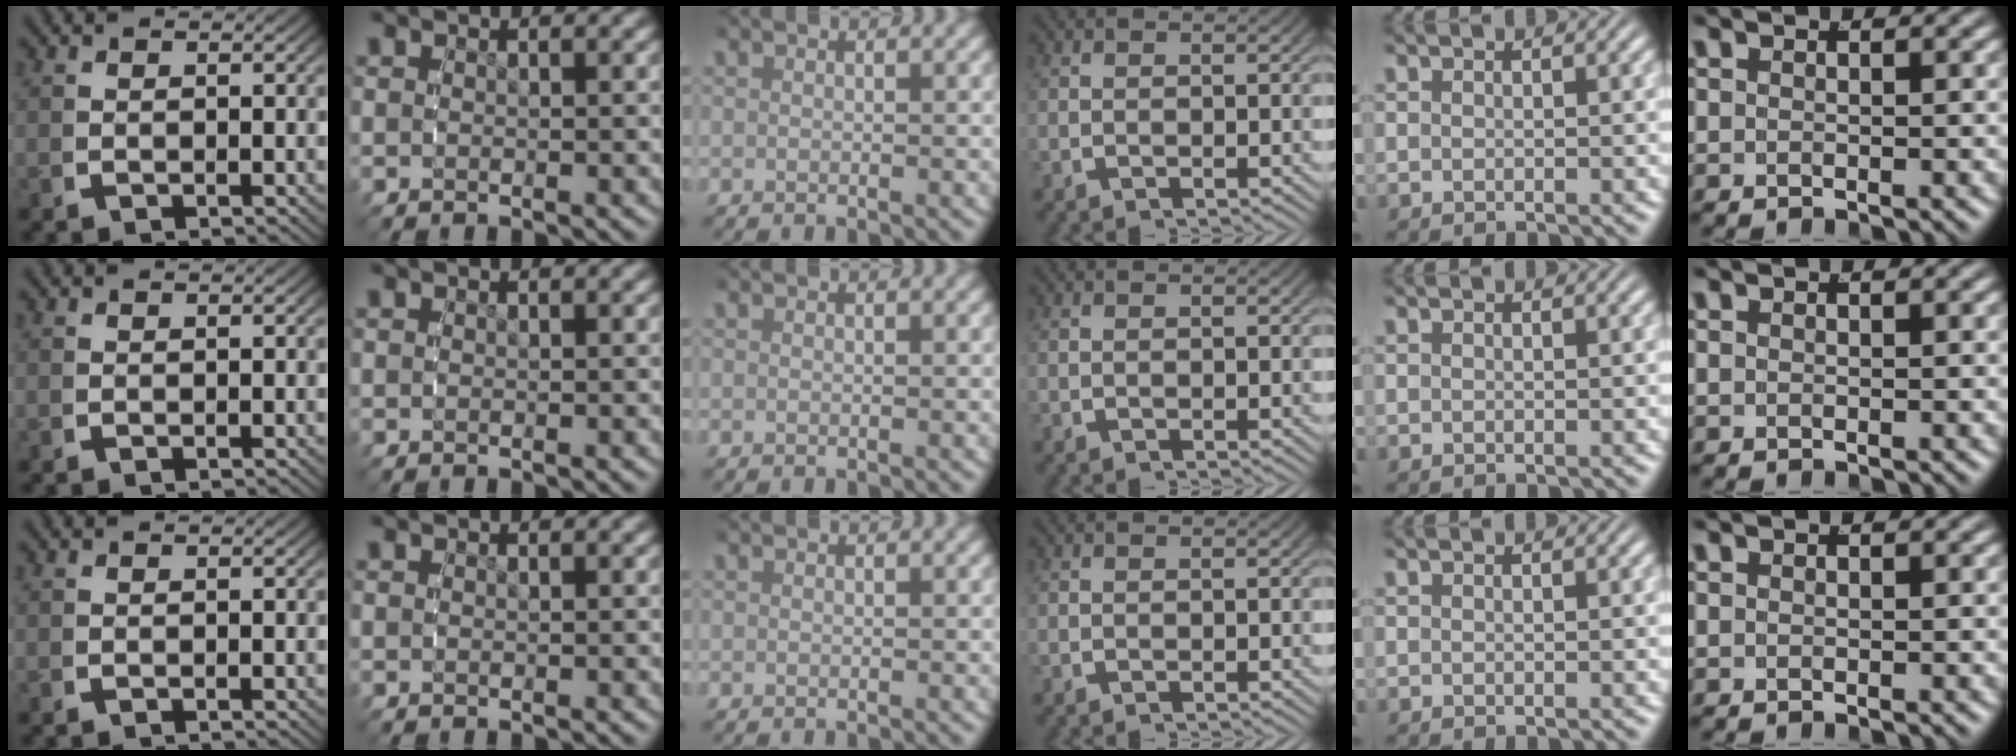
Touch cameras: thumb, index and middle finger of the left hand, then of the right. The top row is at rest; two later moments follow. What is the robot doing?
{"motion": "reach", "object": "stress ball aka squeeze ball"}